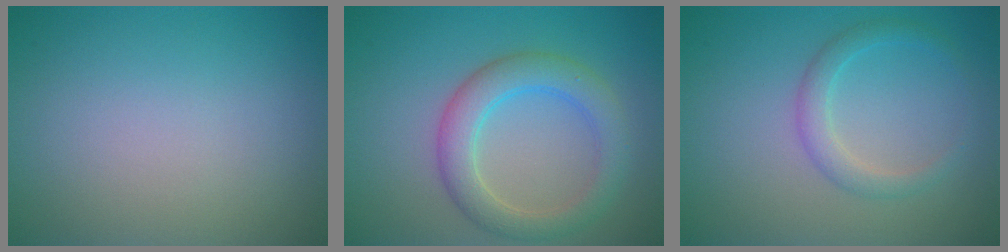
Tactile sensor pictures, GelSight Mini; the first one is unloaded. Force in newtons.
{"total": 4.4, "press": 4.4, "slide": 0.1}
{"total": 2.1, "press": 2.1, "slide": 0.1}